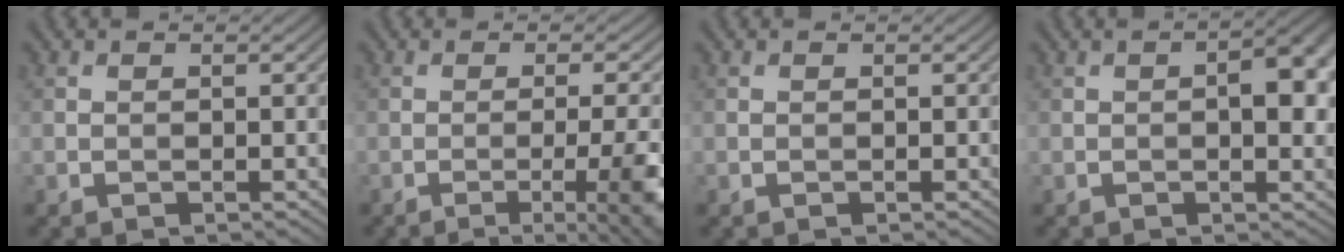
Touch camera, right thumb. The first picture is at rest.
{"total": 8.7, "force": [-2.8, 2.1, 8.0], "torque": [-0.103, -0.002, -0.034]}
{"total": 0.0}
{"total": 5.9, "force": [0.3, 2.3, 5.4], "torque": [-0.074, 0.003, 0.003]}